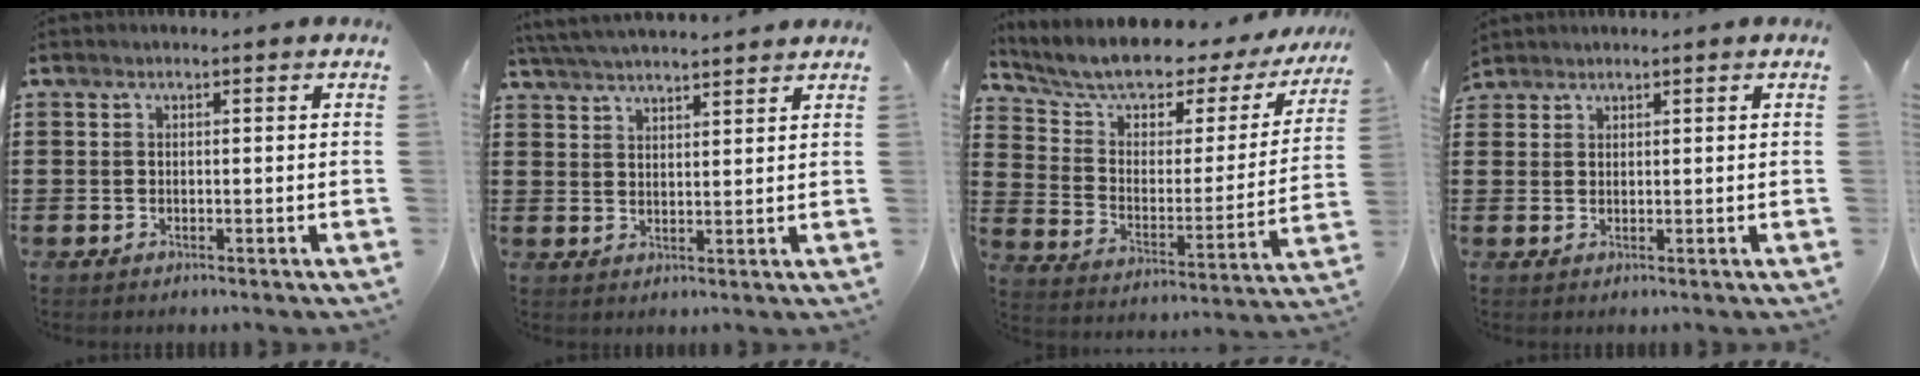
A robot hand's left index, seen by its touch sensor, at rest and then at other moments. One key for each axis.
{"total": 4.2, "fx": 4.1, "fy": -0.2, "fz": 0.9, "tx": -0.030, "ty": -0.012, "tz": 0.074}
{"total": 6.4, "fx": 5.6, "fy": 2.3, "fz": 2.3, "tx": -0.071, "ty": -0.047, "tz": 0.089}
{"total": 1.4, "fx": 1.4, "fy": 0.3, "fz": 0.0, "tx": -0.002, "ty": 0.002, "tz": 0.028}